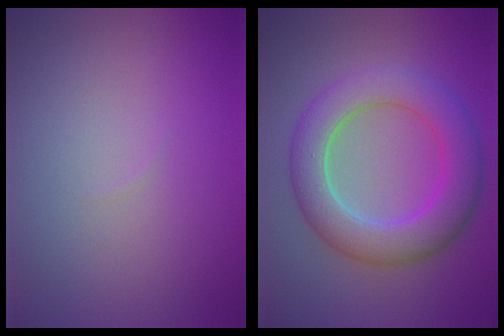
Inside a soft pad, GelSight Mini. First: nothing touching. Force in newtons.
{"total": 6.7, "press": 6.7, "slide": 0.4}